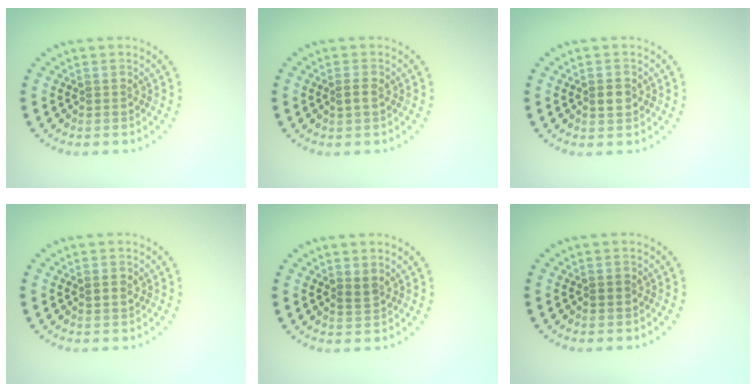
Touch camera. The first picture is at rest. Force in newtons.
{"total": 1.2, "press": 1.1, "slide": 0.4}
{"total": 1.6, "press": 1.6, "slide": 0.3}
{"total": 1.0, "press": 1.0, "slide": 0.3}
{"total": 1.2, "press": 1.0, "slide": 0.7}
{"total": 0.8, "press": 0.8, "slide": 0.0}